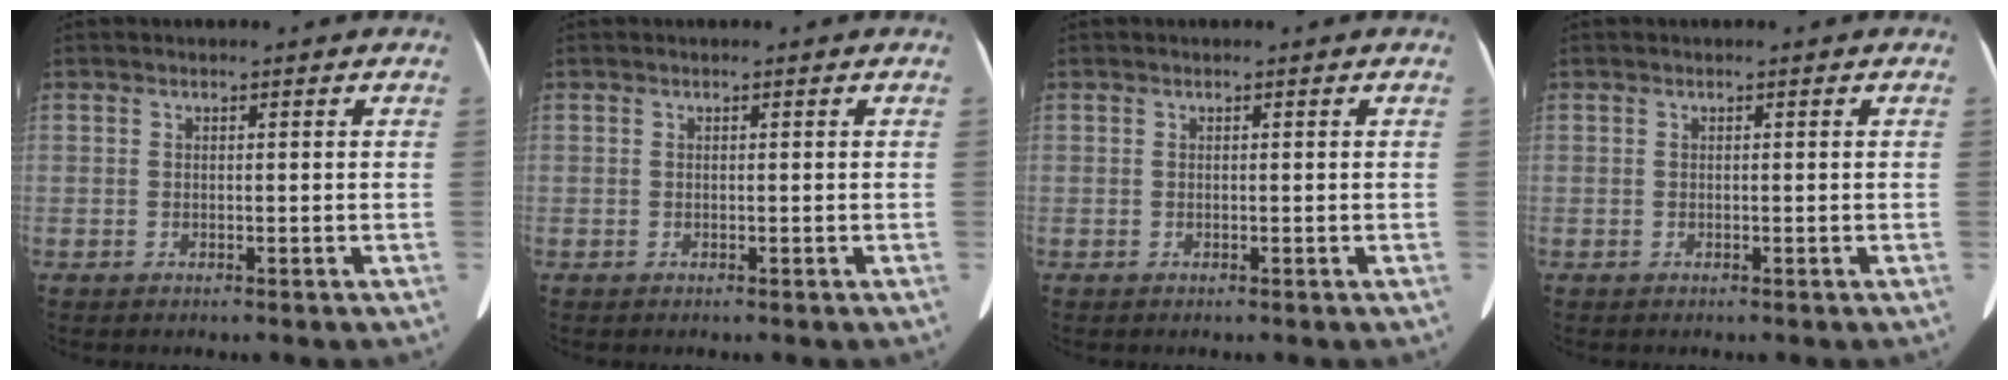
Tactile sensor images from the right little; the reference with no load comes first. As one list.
[{"total": 0.0}, {"total": 0.0}, {"total": 0.0}]